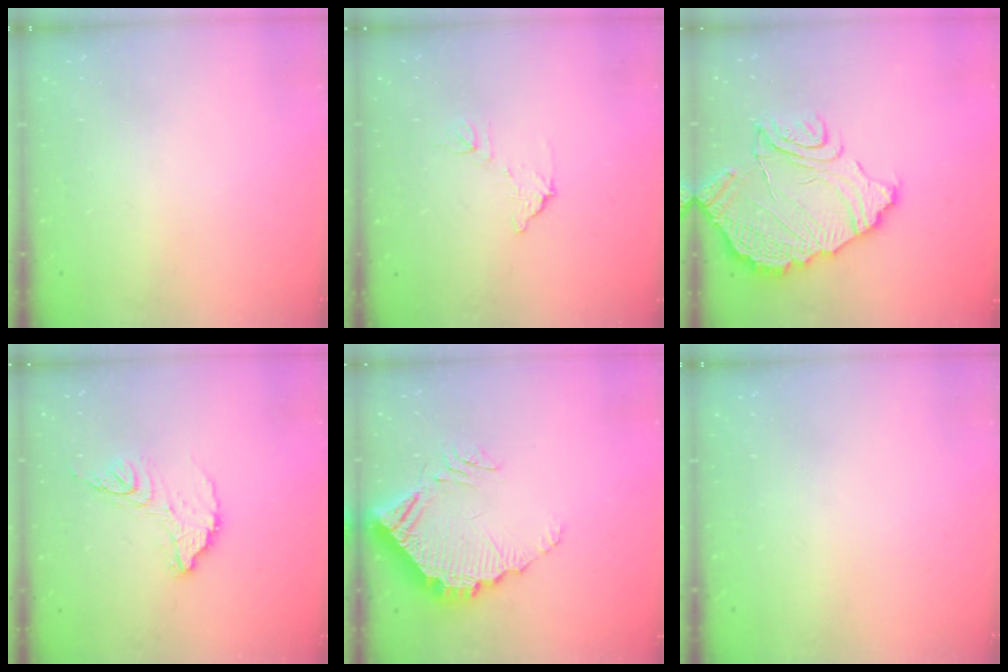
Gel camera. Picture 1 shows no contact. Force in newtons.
{"total": 7.2, "press": 7.2, "slide": 0.3}
{"total": 15.5, "press": 15.4, "slide": 1.4}
{"total": 11.2, "press": 11.1, "slide": 0.9}
{"total": 11.8, "press": 11.8, "slide": 0.9}
{"total": 0.0}